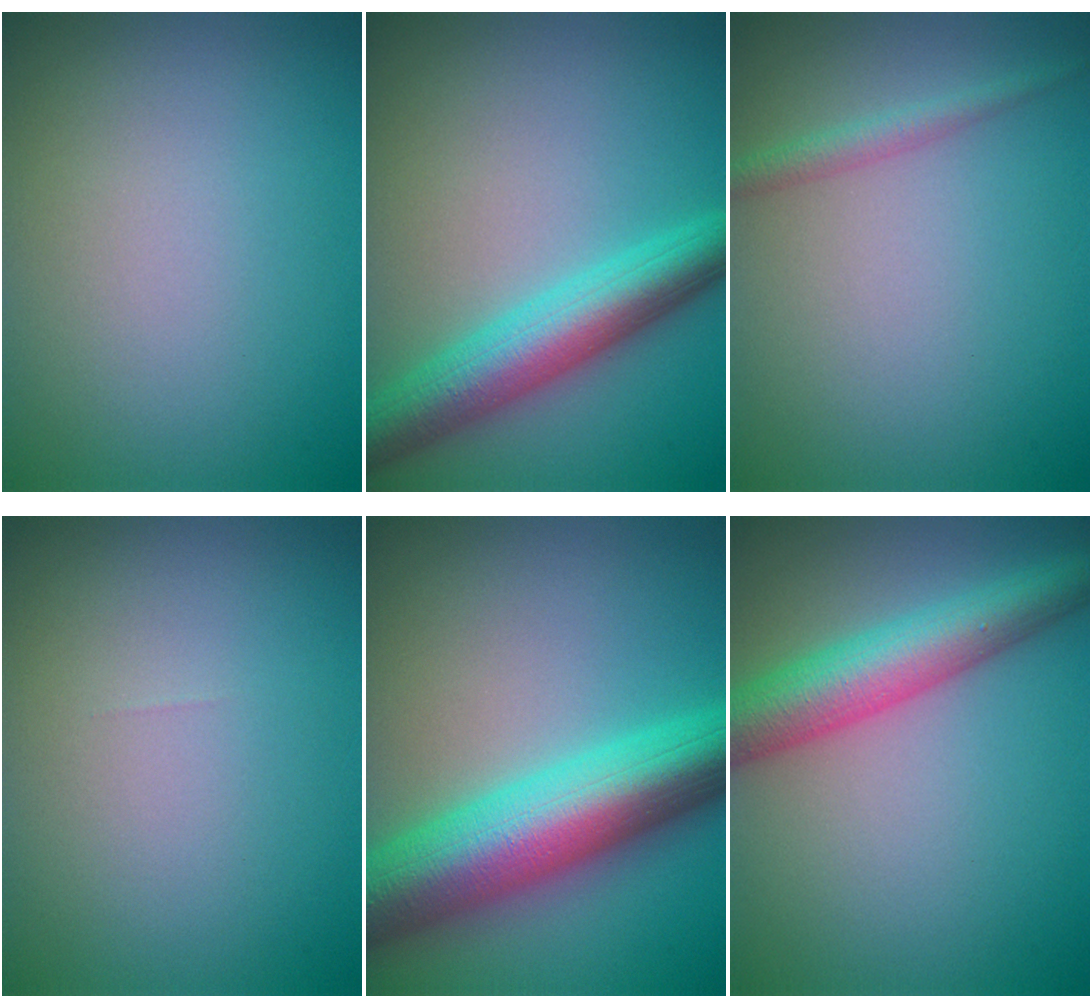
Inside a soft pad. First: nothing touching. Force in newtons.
{"total": 6.5, "press": 6.5, "slide": 0.2}
{"total": 1.6, "press": 1.5, "slide": 0.2}
{"total": 0.0}
{"total": 11.4, "press": 11.4, "slide": 0.2}
{"total": 6.5, "press": 6.5, "slide": 0.2}